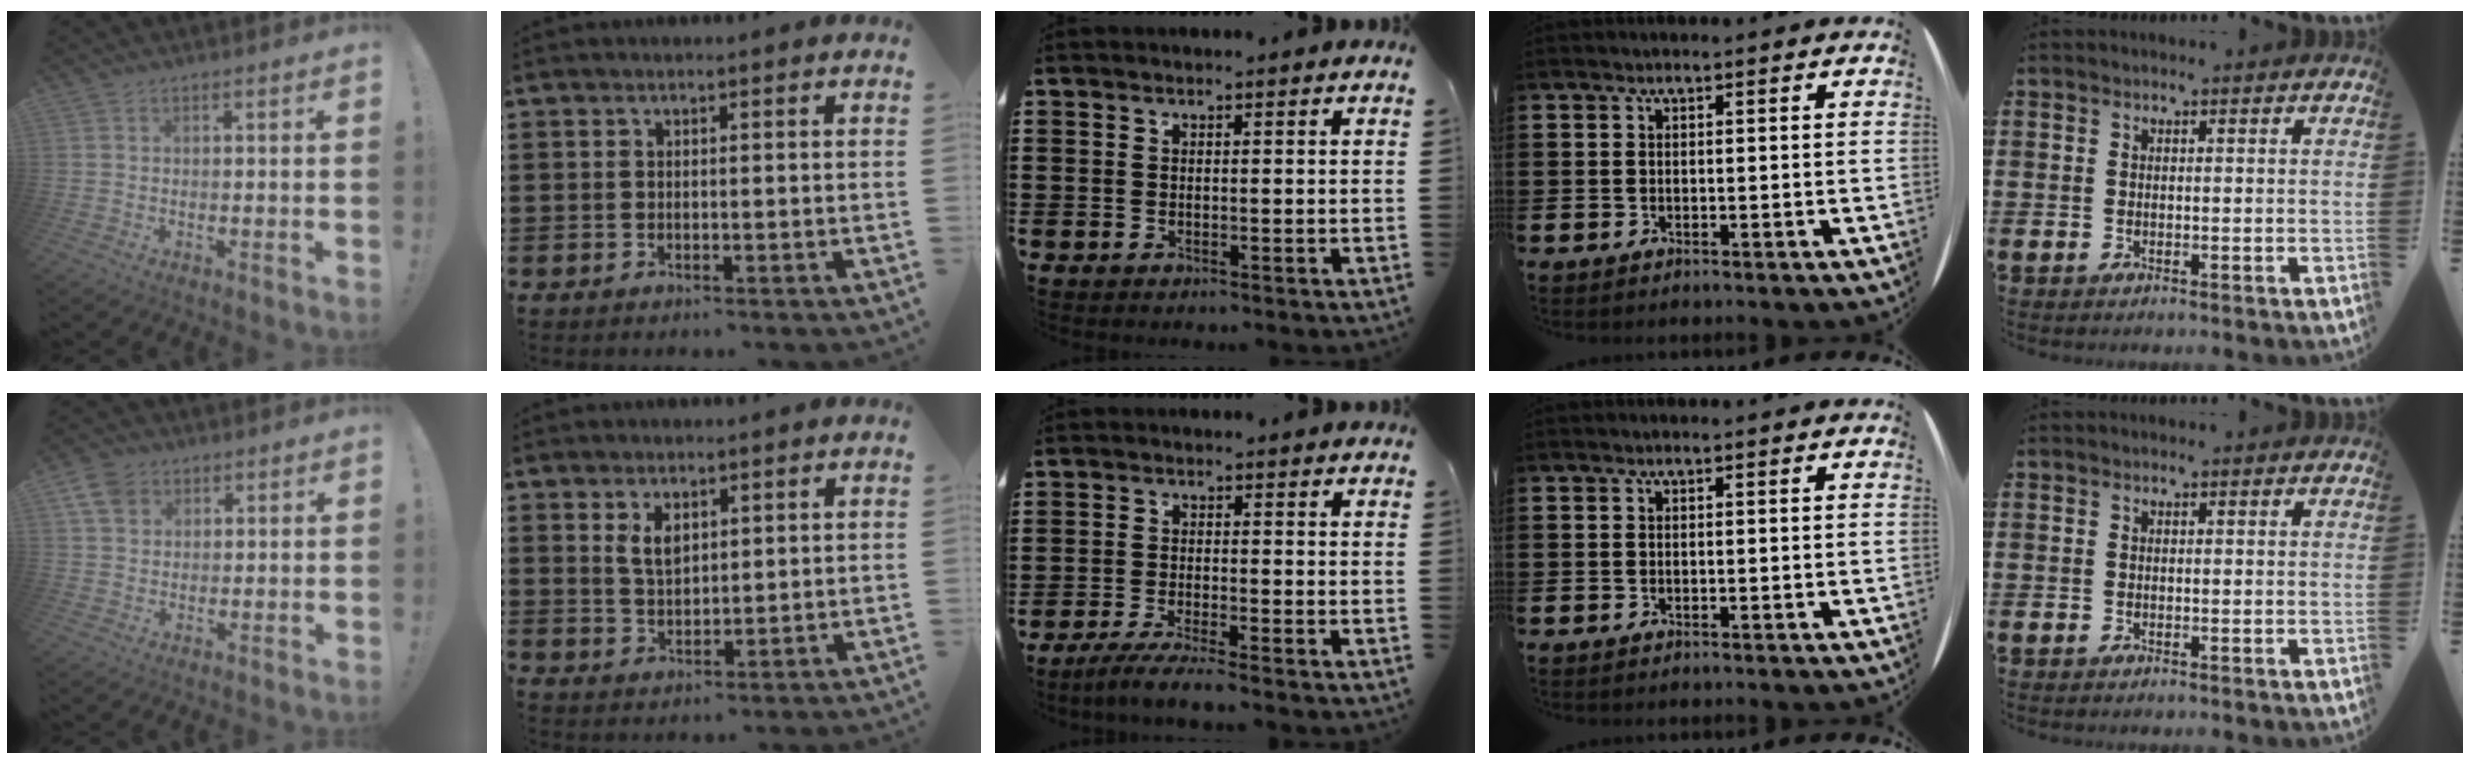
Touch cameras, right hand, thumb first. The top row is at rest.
{"thumb": {"total": 6.5, "force": [3.3, 4.7, 3.0], "torque": [-0.054, -0.006, 0.066]}, "index": {"total": 3.5, "force": [1.7, 1.9, 2.4], "torque": [-0.045, 0.002, 0.030]}, "middle": {"total": 3.0, "force": [-2.6, -0.3, 1.4], "torque": [-0.031, -0.007, -0.051]}}